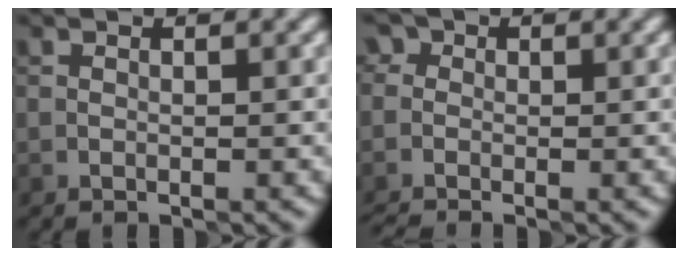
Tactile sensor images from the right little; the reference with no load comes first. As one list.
[{"total": 2.6, "force": [-1.1, 2.0, 1.3], "torque": [-0.017, 0.011, -0.034]}]